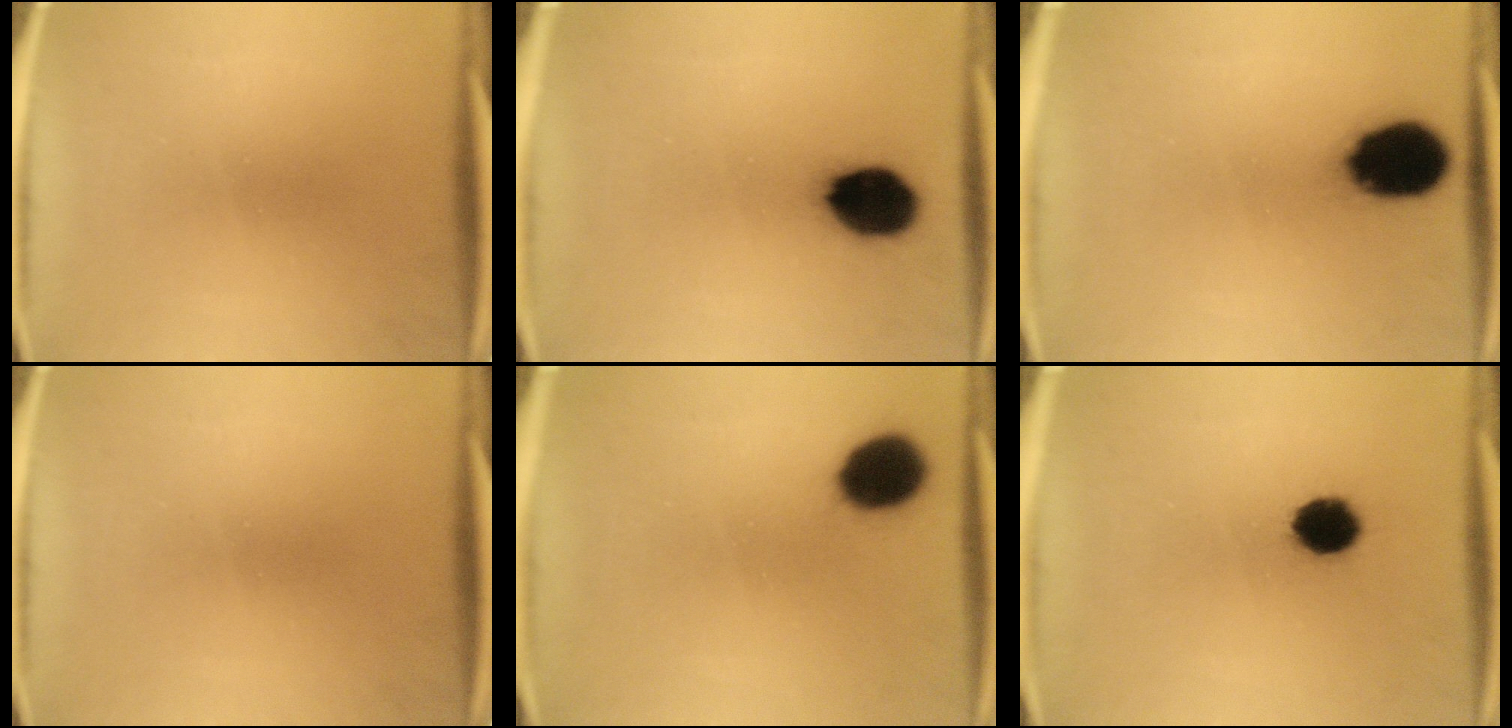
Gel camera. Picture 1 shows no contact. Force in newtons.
{"total": 12.0}
{"total": 15.4}
{"total": 0.0}
{"total": 10.7}
{"total": 7.5}